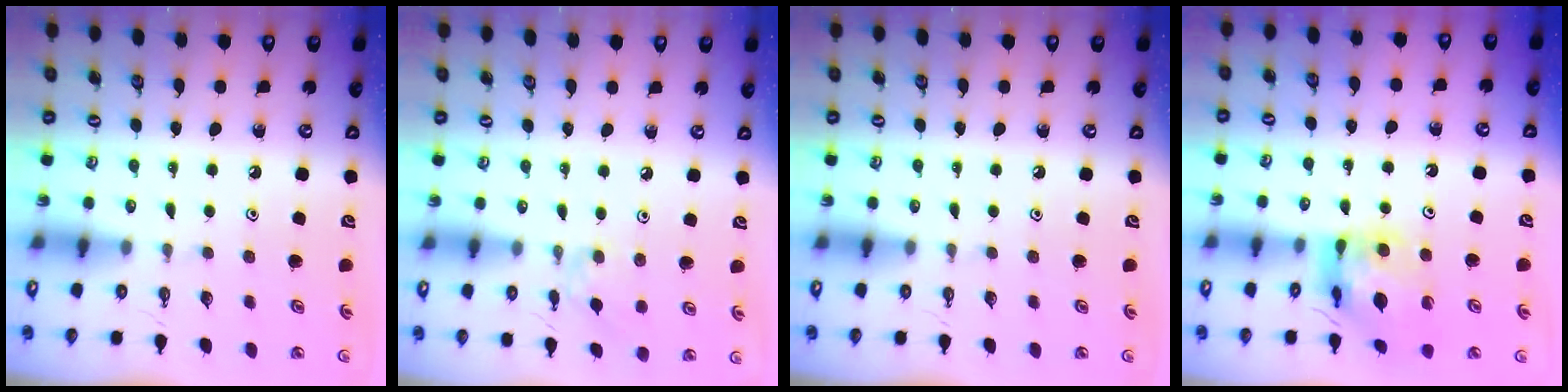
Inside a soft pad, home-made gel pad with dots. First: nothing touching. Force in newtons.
{"total": 2.4, "press": 2.3, "slide": 0.5}
{"total": 0.0}
{"total": 11.5, "press": 11.4, "slide": 1.2}